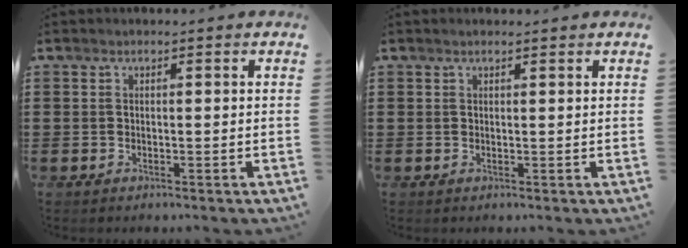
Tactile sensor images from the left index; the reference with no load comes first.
{"total": 0.6, "force": [0.5, 0.1, 0.3], "torque": [-0.006, -0.001, 0.010]}